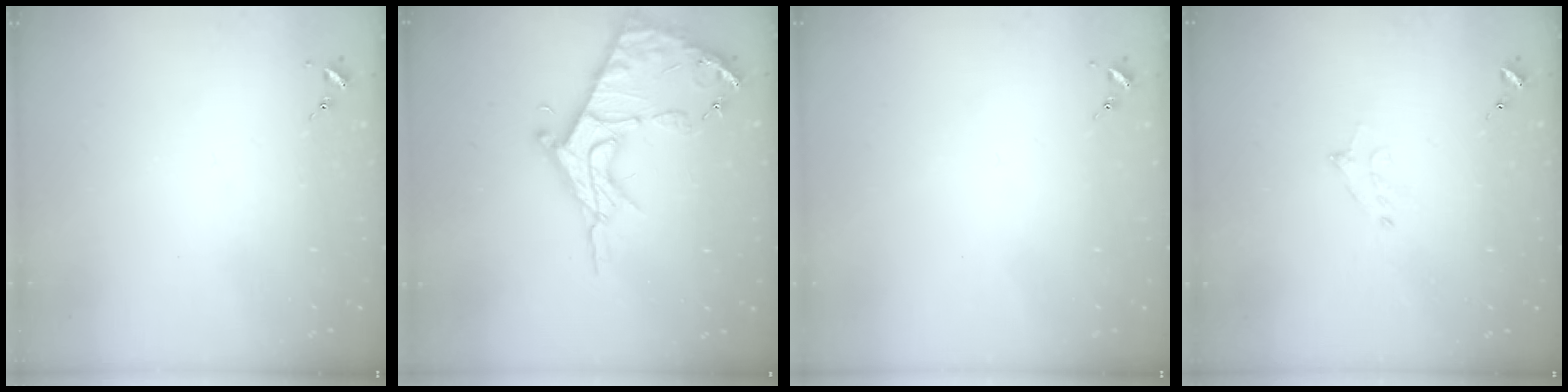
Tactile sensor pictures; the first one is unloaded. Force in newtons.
{"total": 16.8, "press": 16.8, "slide": 1.3}
{"total": 0.0}
{"total": 5.2, "press": 5.2, "slide": 0.3}